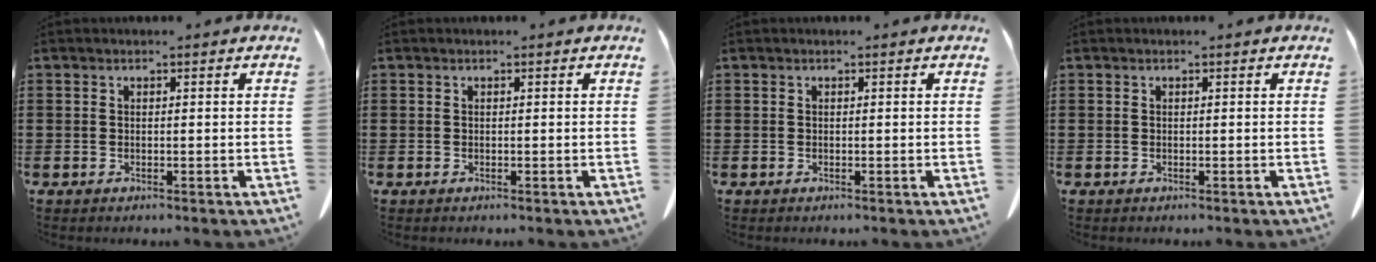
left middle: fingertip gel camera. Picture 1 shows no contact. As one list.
[{"total": 0.0}, {"total": 0.0}, {"total": 0.0}]